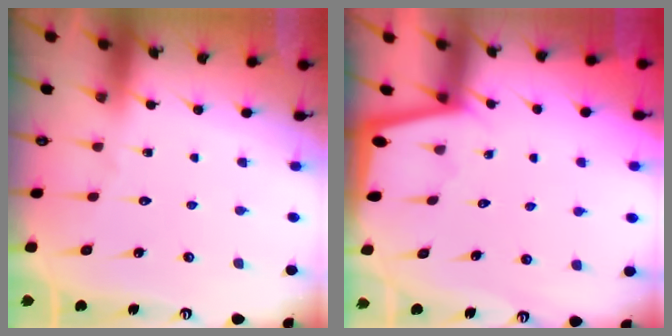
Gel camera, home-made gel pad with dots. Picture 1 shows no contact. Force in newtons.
{"total": 1.3, "press": 1.3, "slide": 0.2}